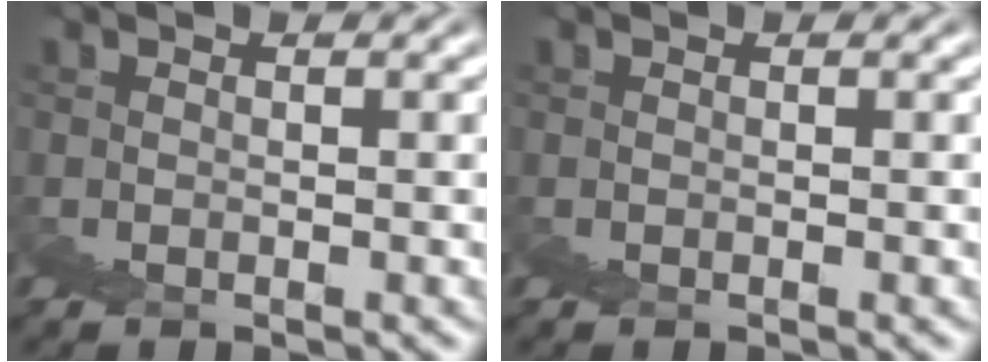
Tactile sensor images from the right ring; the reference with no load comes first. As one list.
[{"total": 0.0}]